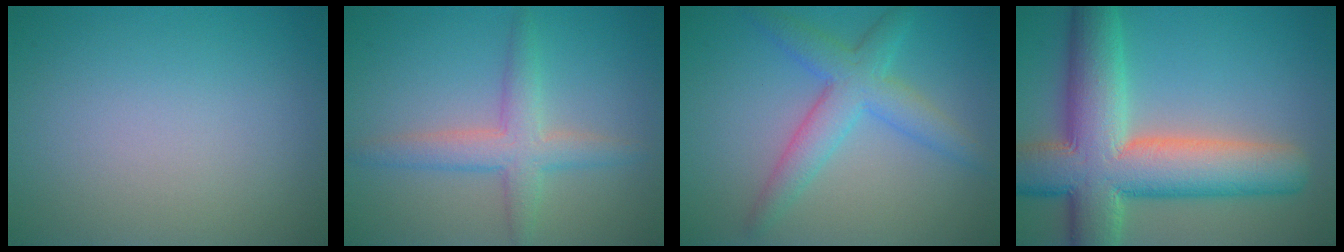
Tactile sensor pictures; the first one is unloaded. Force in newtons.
{"total": 3.7, "press": 3.7, "slide": 0.1}
{"total": 4.5, "press": 4.5, "slide": 0.1}
{"total": 12.2, "press": 12.2, "slide": 0.7}